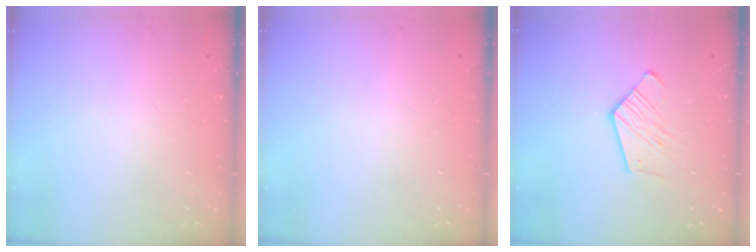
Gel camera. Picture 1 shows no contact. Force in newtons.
{"total": 0.0}
{"total": 8.7, "press": 8.6, "slide": 0.7}